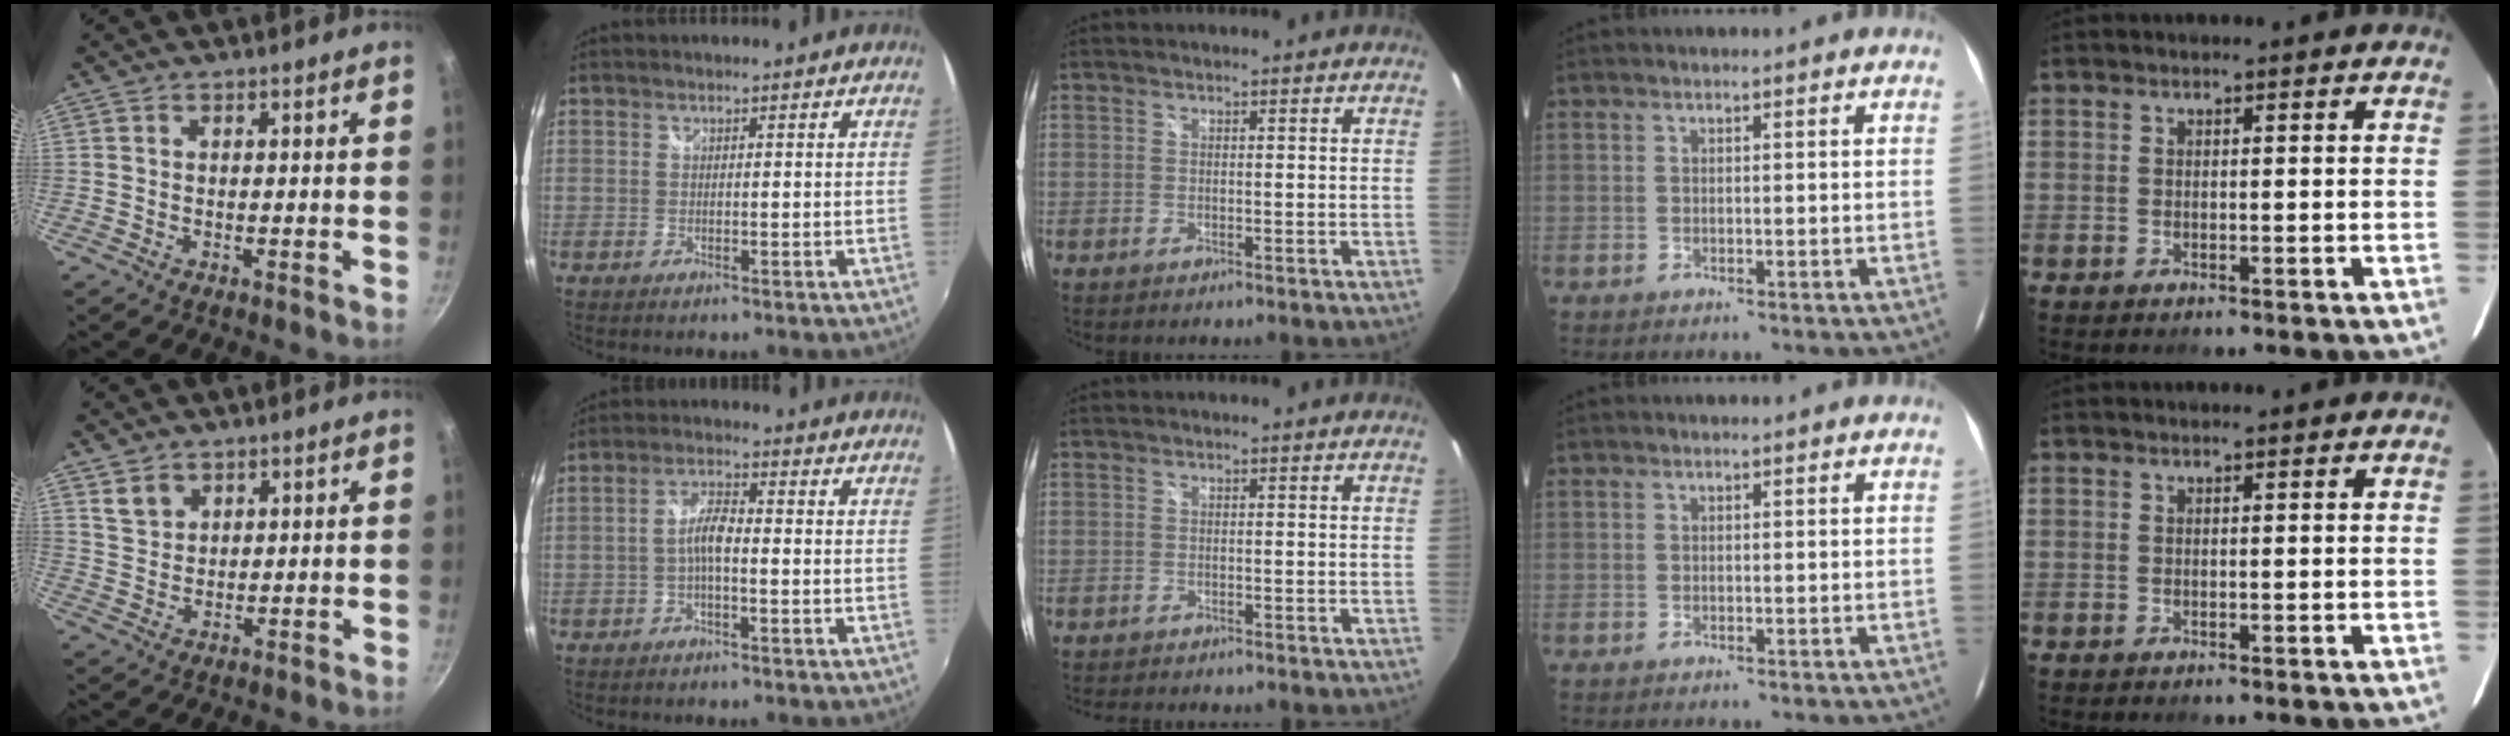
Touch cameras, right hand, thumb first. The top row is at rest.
{"thumb": {"total": 3.9, "force": [2.3, 2.8, 1.4], "torque": [-0.012, -0.003, 0.048]}, "index": {"total": 3.9, "force": [-1.2, 1.0, 3.5], "torque": [-0.072, 0.011, -0.026]}, "middle": {"total": 2.2, "force": [-2.0, 0.5, 0.6], "torque": [-0.016, -0.006, -0.031]}}